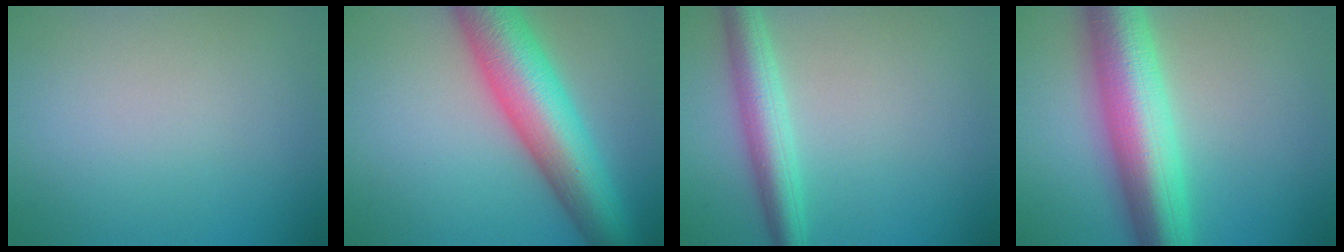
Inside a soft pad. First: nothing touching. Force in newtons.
{"total": 10.6, "press": 10.6, "slide": 0.4}
{"total": 4.4, "press": 4.4, "slide": 0.1}
{"total": 10.5, "press": 10.5, "slide": 0.0}